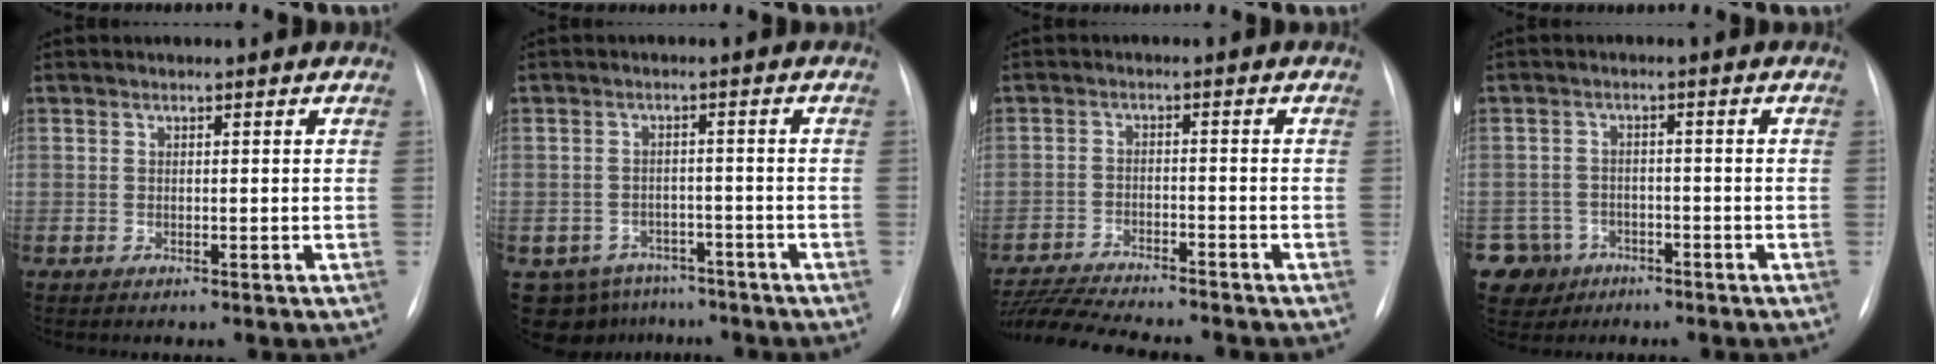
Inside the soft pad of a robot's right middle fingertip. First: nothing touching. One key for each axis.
{"total": 8.5, "fx": -6.2, "fy": 5.6, "fz": 1.3, "tx": -0.023, "ty": 0.012, "tz": -0.079}
{"total": 14.0, "fx": -12.7, "fy": 1.1, "fz": 5.7, "tx": -0.100, "ty": -0.012, "tz": -0.198}
{"total": 5.8, "fx": -3.4, "fy": 4.8, "fz": -0.1, "tx": -0.001, "ty": 0.007, "tz": -0.053}